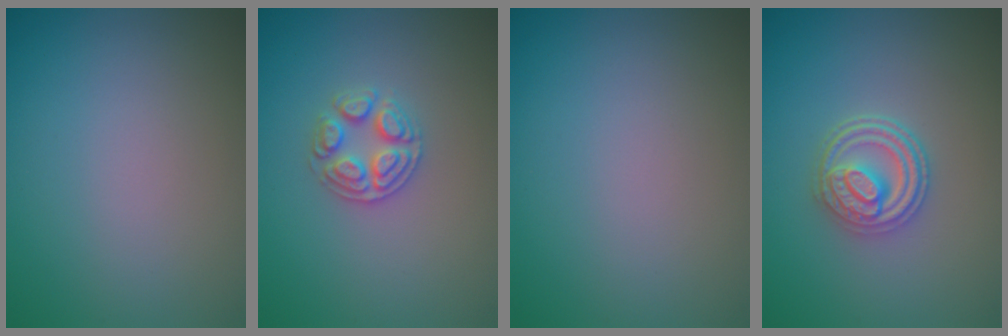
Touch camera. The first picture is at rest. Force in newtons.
{"total": 2.7, "press": 2.6, "slide": 0.7}
{"total": 0.0}
{"total": 3.9, "press": 3.3, "slide": 2.0}